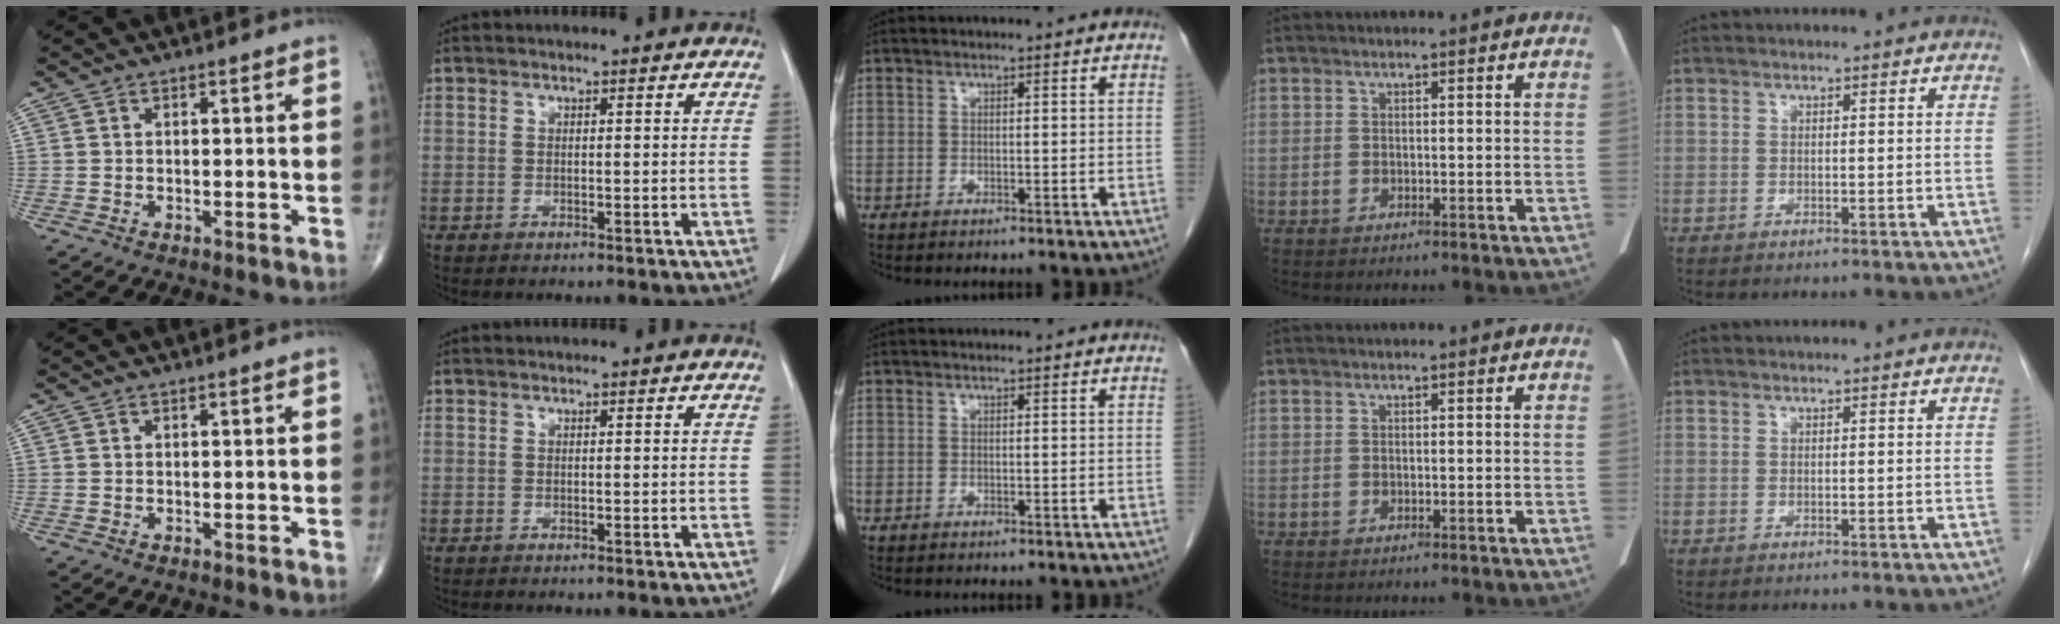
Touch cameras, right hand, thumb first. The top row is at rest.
{}